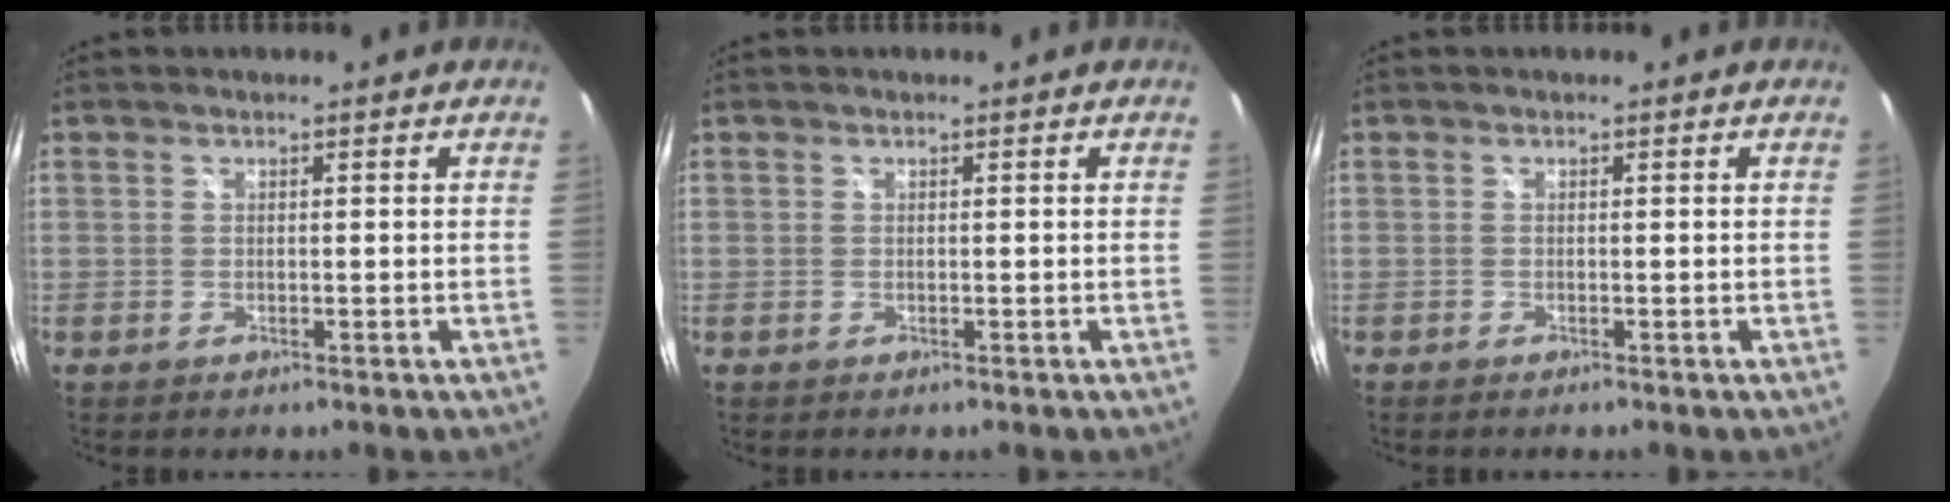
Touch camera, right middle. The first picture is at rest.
{"total": 0.0}
{"total": 0.0}